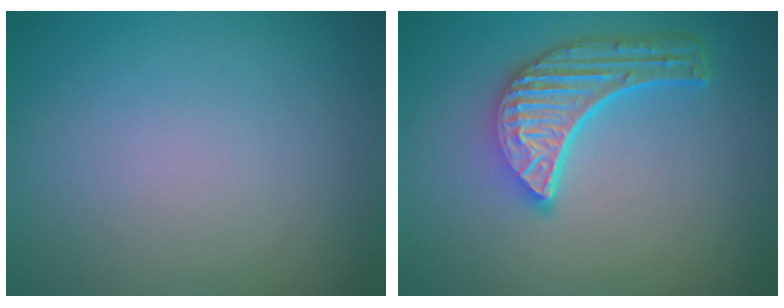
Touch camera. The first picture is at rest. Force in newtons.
{"total": 5.7, "press": 4.2, "slide": 3.9}